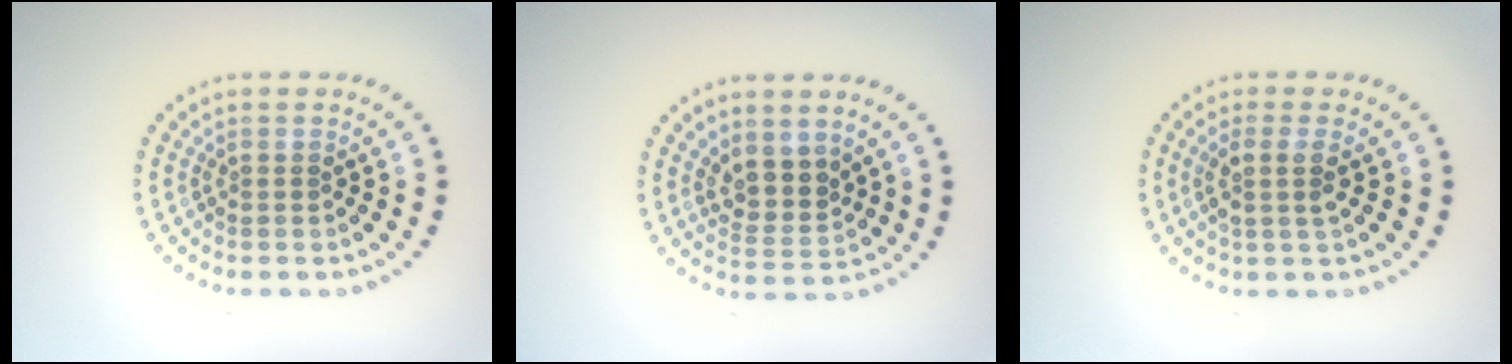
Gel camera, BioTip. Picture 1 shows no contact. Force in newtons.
{"total": 2.9, "press": 2.4, "slide": 1.6}
{"total": 2.1, "press": 1.7, "slide": 1.3}